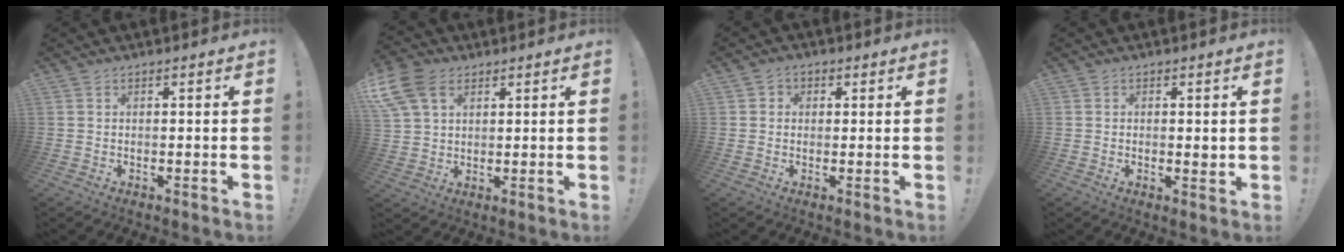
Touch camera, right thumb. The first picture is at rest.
{"total": 11.9, "force": [5.3, 7.9, 7.2], "torque": [-0.151, -0.014, 0.105]}
{"total": 2.4, "force": [0.0, 2.3, 0.9], "torque": [-0.008, 0.003, -0.001]}
{"total": 1.6, "force": [0.3, 0.8, 1.4], "torque": [-0.014, -0.005, 0.004]}